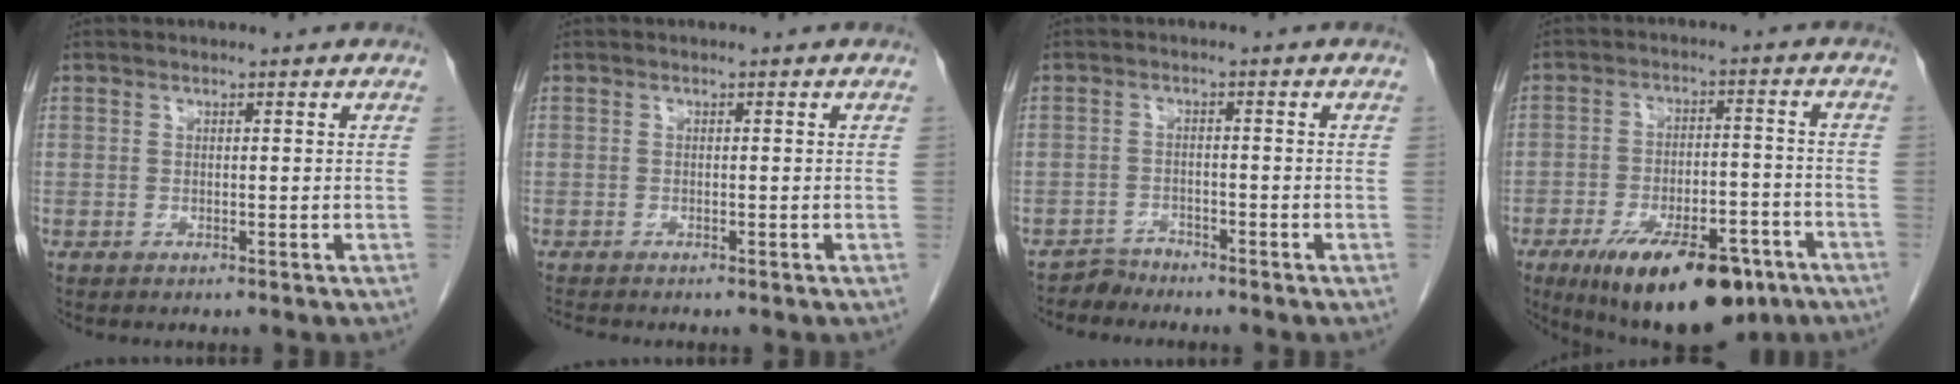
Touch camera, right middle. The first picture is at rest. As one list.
[{"total": 1.4, "force": [-1.3, 0.1, 0.5], "torque": [-0.013, -0.004, -0.021]}, {"total": 2.1, "force": [-1.9, 0.3, -0.8], "torque": [0.022, -0.005, -0.036]}, {"total": 17.7, "force": [-11.0, 6.9, 12.1], "torque": [-0.167, -0.005, -0.162]}]